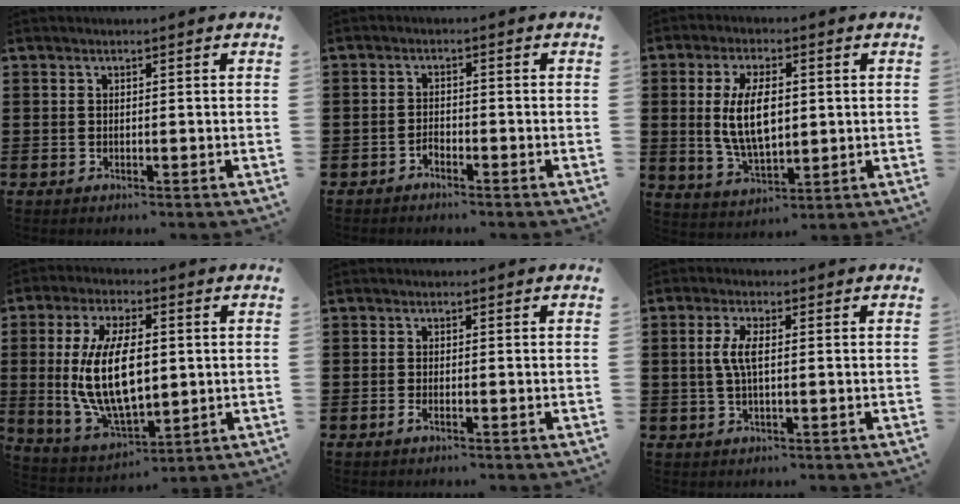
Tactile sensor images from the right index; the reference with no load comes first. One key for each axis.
{"total": 1.4, "fx": -1.2, "fy": 0.6, "fz": 0.3, "tx": -0.010, "ty": 0.001, "tz": -0.026}
{"total": 9.2, "fx": 1.0, "fy": 4.3, "fz": 8.1, "tx": -0.159, "ty": 0.005, "tz": 0.013}
{"total": 13.6, "fx": 1.0, "fy": 6.5, "fz": 12.0, "tx": -0.249, "ty": -0.006, "tz": 0.015}
{"total": 0.9, "fx": -0.4, "fy": 0.2, "fz": 0.8, "tx": -0.023, "ty": -0.006, "tz": -0.009}
{"total": 4.3, "fx": 0.1, "fy": 1.3, "fz": 4.1, "tx": -0.091, "ty": -0.002, "tz": -0.005}